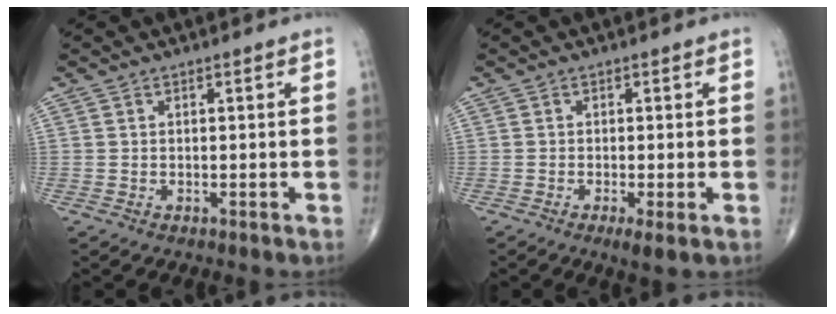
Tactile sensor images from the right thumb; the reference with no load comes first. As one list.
[{"total": 2.8, "force": [-1.1, 0.4, 2.5], "torque": [-0.051, -0.010, -0.022]}]